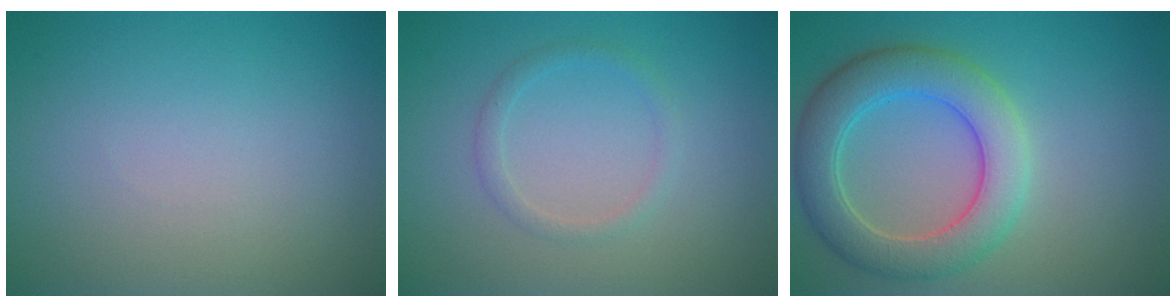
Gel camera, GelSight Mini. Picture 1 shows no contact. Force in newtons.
{"total": 1.3, "press": 1.3, "slide": 0.1}
{"total": 6.3, "press": 6.3, "slide": 0.6}